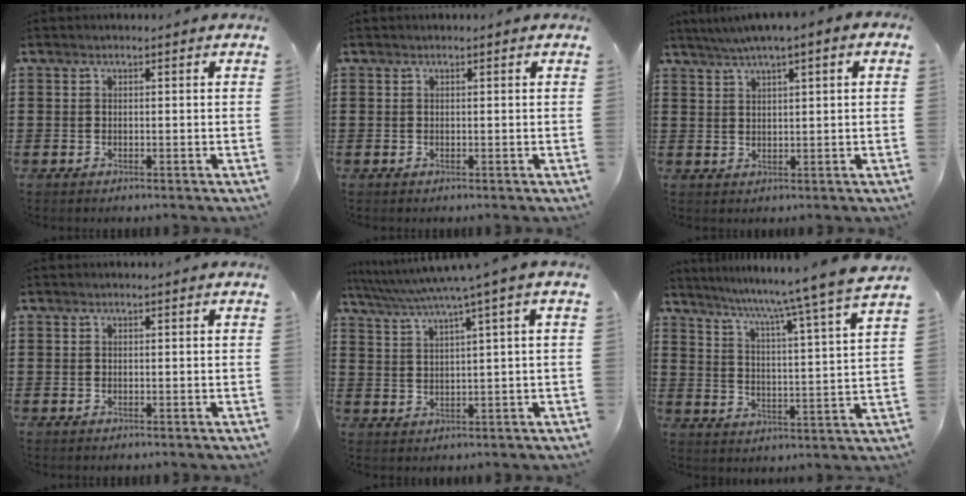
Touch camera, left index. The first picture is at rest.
{"total": 0.0}
{"total": 2.5, "force": [1.5, 0.0, 2.0], "torque": [-0.040, 0.000, 0.026]}
{"total": 0.0}
{"total": 4.8, "force": [2.8, -0.8, 3.9], "torque": [-0.084, -0.020, 0.042]}
{"total": 6.9, "force": [5.8, -1.9, 3.3], "torque": [-0.080, -0.058, 0.084]}